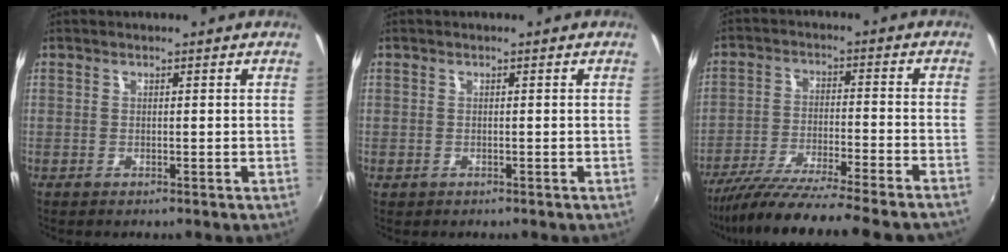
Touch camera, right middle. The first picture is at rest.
{"total": 0.5, "force": [-0.2, 0.5, 0.1], "torque": [-0.001, -0.003, -0.004]}
{"total": 19.8, "force": [-17.4, -1.3, 9.3], "torque": [-0.170, -0.059, -0.273]}